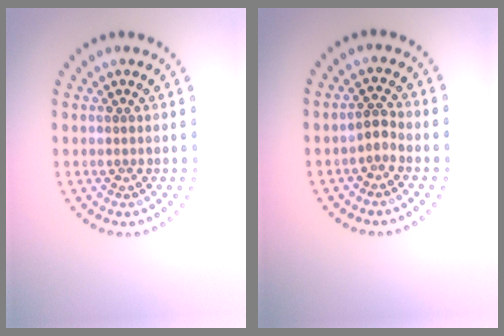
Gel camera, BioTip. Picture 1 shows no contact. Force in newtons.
{"total": 1.2, "press": 1.0, "slide": 0.7}